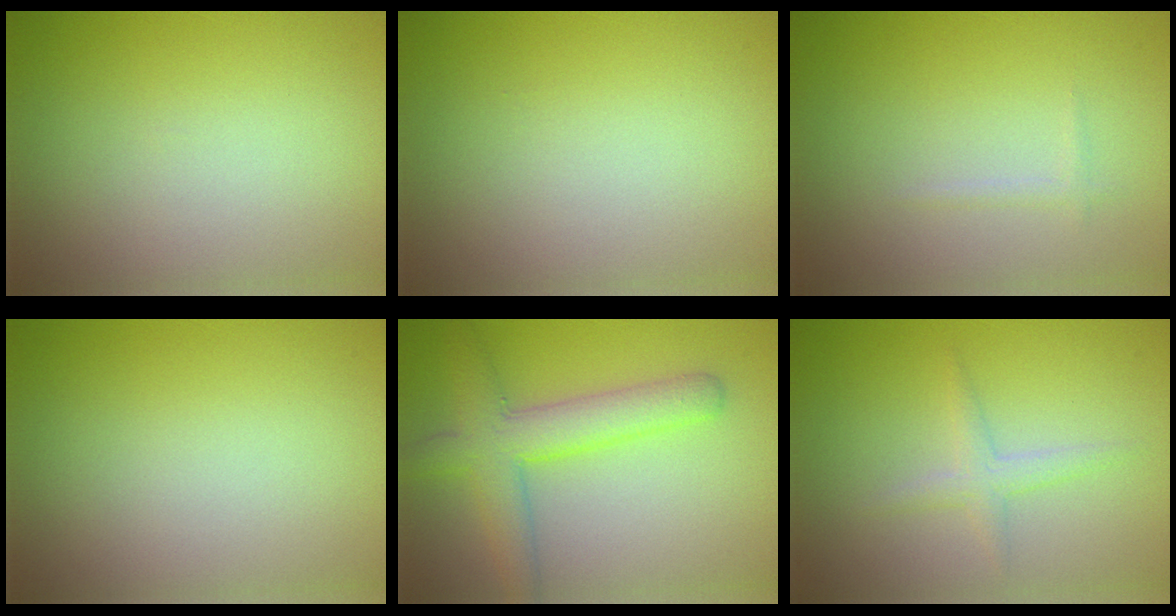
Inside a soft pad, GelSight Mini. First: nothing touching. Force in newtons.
{"total": 0.0}
{"total": 0.5, "press": 0.5, "slide": 0.1}
{"total": 0.0}
{"total": 4.3, "press": 4.3, "slide": 0.2}
{"total": 1.5, "press": 1.5, "slide": 0.1}